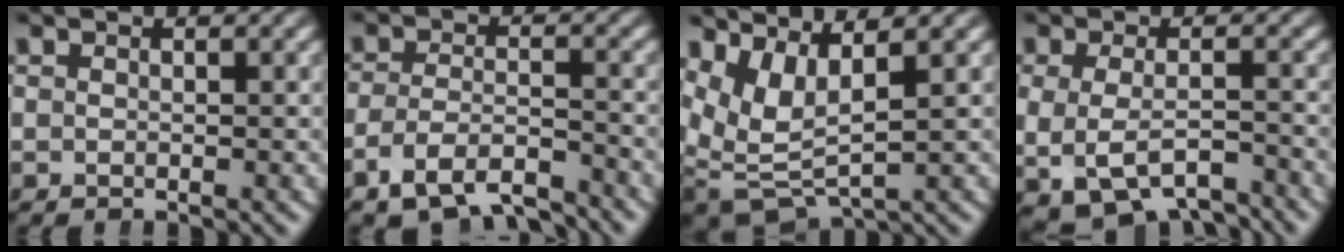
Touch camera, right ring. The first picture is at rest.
{"total": 5.5, "force": [-4.0, 2.4, 2.8], "torque": [-0.043, -0.024, -0.060]}
{"total": 7.7, "force": [0.4, 6.1, 4.7], "torque": [-0.117, -0.034, 0.016]}
{"total": 6.9, "force": [-4.0, 4.1, 3.9], "torque": [-0.077, -0.028, -0.054]}